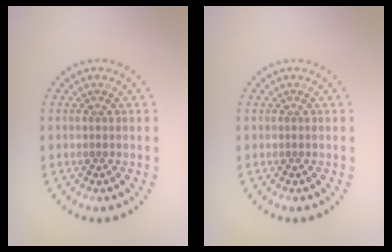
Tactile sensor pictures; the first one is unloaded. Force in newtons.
{"total": 0.0}